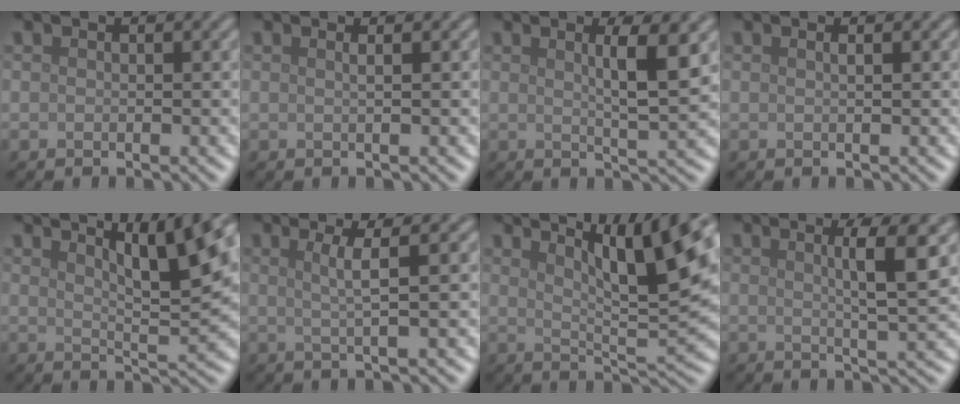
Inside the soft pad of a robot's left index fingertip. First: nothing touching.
{"total": 1.2, "force": [0.4, 0.5, 1.0], "torque": [-0.008, 0.000, -0.005]}
{"total": 4.0, "force": [1.3, 0.6, 3.7], "torque": [-0.057, -0.002, 0.020]}
{"total": 0.8, "force": [0.3, 0.3, 0.7], "torque": [-0.005, 0.002, 0.000]}
{"total": 8.6, "force": [4.7, 2.0, 6.9], "torque": [-0.075, 0.022, 0.070]}
{"total": 2.6, "force": [0.7, 0.5, 2.5], "torque": [-0.044, 0.003, 0.009]}
{"total": 10.7, "force": [5.6, 2.3, 8.9], "torque": [-0.108, 0.022, 0.085]}
{"total": 4.7, "force": [1.4, 0.7, 4.5], "torque": [-0.067, 0.001, 0.021]}